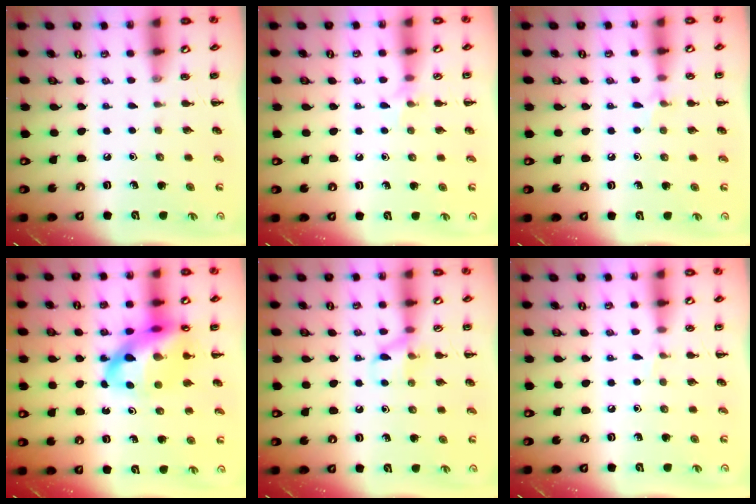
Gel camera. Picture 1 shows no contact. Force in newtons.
{"total": 4.5, "press": 4.4, "slide": 1.1}
{"total": 5.1, "press": 4.8, "slide": 1.6}
{"total": 17.9, "press": 17.3, "slide": 4.5}
{"total": 8.2, "press": 8.1, "slide": 1.7}
{"total": 3.8, "press": 3.6, "slide": 1.3}